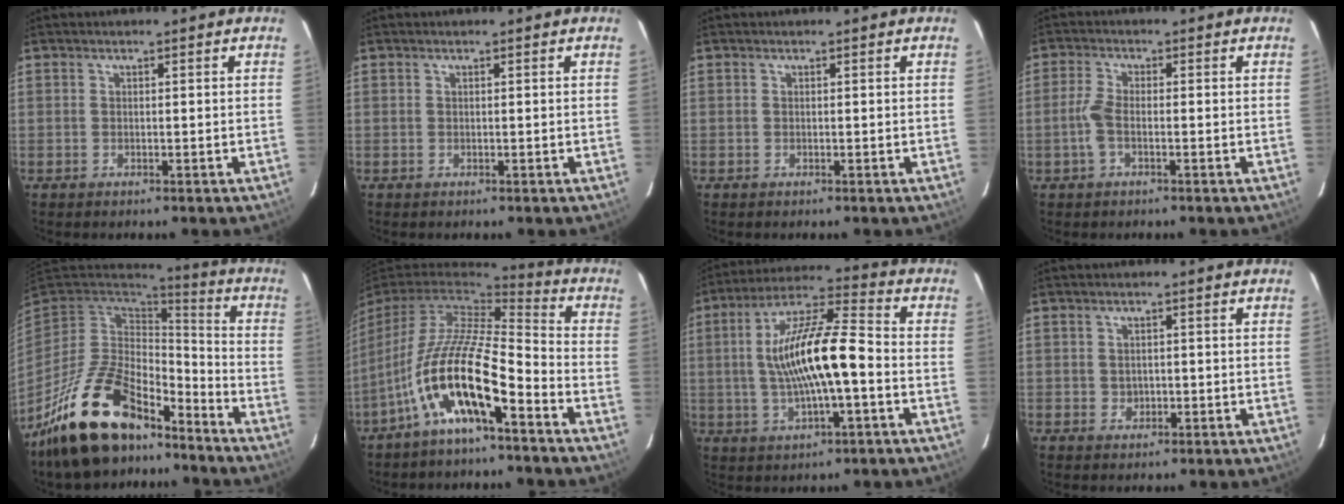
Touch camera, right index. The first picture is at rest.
{"total": 0.0}
{"total": 0.0}
{"total": 3.5, "force": [-1.1, 1.2, 3.1], "torque": [-0.077, 0.004, -0.023]}
{"total": 20.8, "force": [-14.8, 8.8, 11.7], "torque": [-0.242, -0.011, -0.252]}
{"total": 14.6, "force": [-8.0, 3.5, 11.7], "torque": [-0.224, -0.007, -0.153]}
{"total": 15.6, "force": [-1.4, 3.6, 15.1], "torque": [-0.279, 0.016, -0.027]}
{"total": 1.7, "force": [-0.1, 1.6, 0.4], "torque": [-0.004, 0.003, 0.001]}